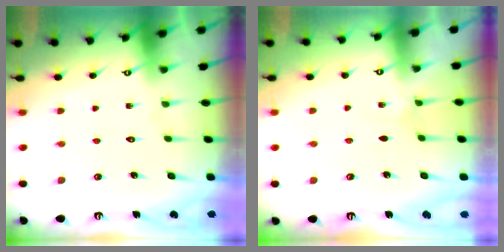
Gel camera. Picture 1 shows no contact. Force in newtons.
{"total": 0.5, "press": 0.5, "slide": 0.2}